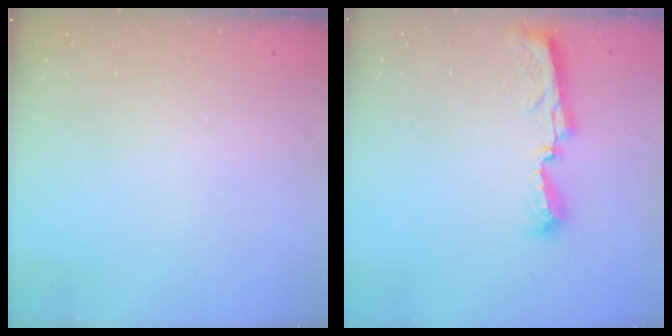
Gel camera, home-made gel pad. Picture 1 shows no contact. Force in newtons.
{"total": 8.3, "press": 8.2, "slide": 0.4}